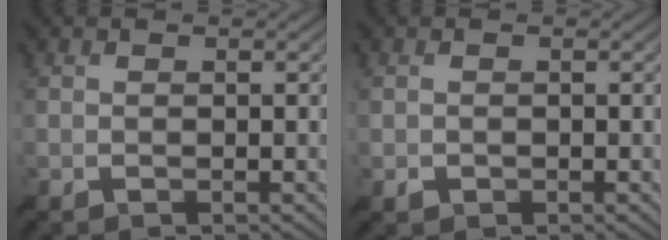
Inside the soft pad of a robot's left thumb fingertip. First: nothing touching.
{"total": 1.0, "force": [-0.6, 0.9, 0.0], "torque": [0.002, -0.007, -0.011]}